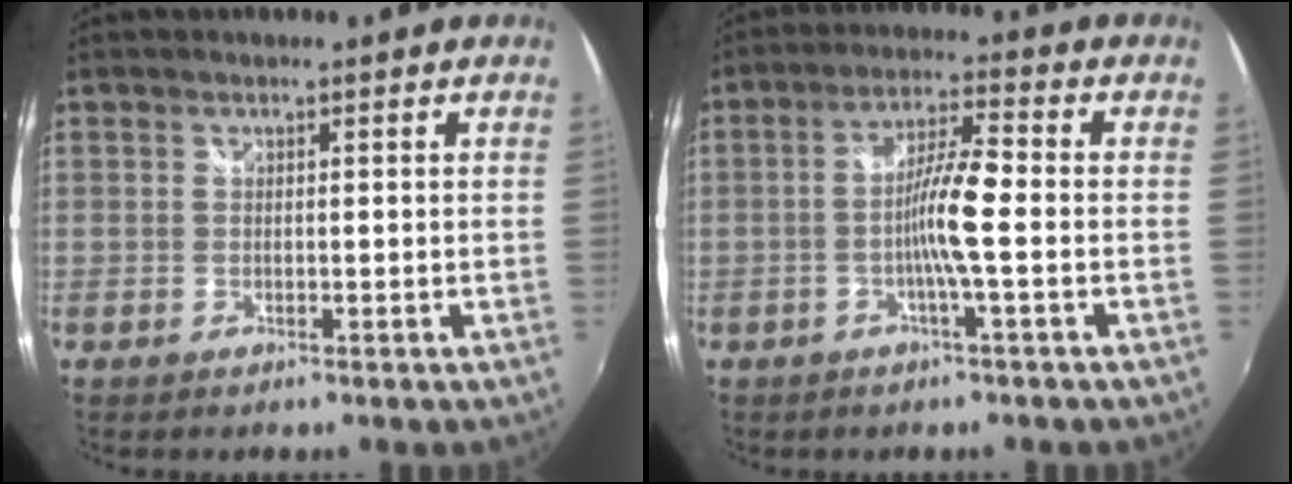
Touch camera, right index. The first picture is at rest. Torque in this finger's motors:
{"motor_torque": [0.81, 1.29, 0.49, 0.10]}